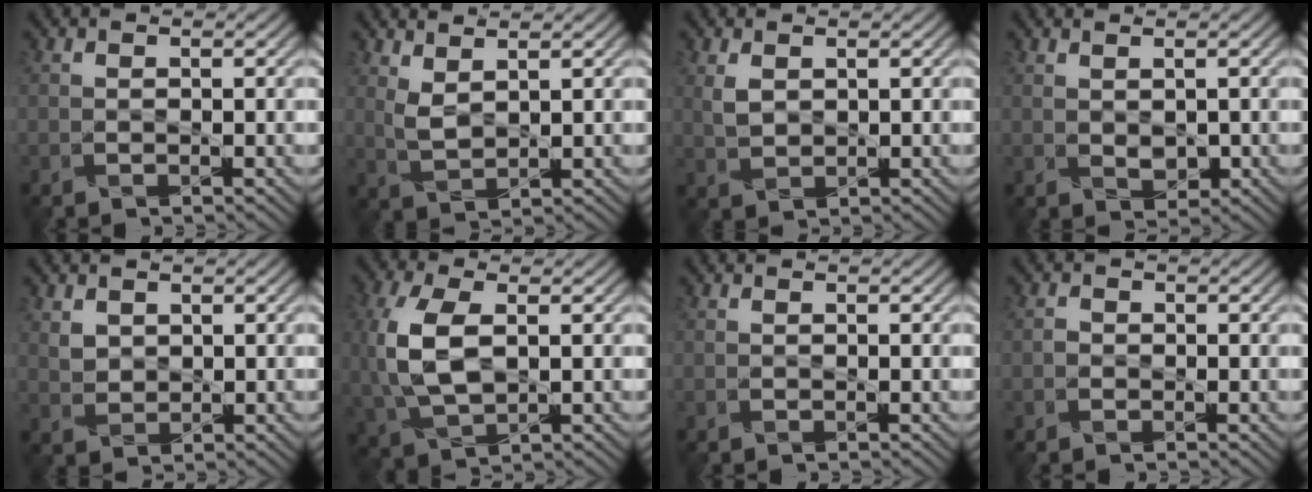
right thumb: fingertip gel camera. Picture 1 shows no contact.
{"total": 2.8, "force": [2.1, 0.9, 1.7], "torque": [-0.052, 0.002, 0.048]}
{"total": 2.1, "force": [1.0, 1.3, 1.3], "torque": [-0.041, 0.001, 0.025]}
{"total": 1.5, "force": [0.2, 0.9, 1.2], "torque": [-0.027, -0.004, 0.010]}
{"total": 2.0, "force": [1.3, 1.3, 0.6], "torque": [-0.023, 0.000, 0.028]}
{"total": 9.0, "force": [0.5, 5.1, 7.5], "torque": [-0.201, 0.003, 0.013]}
{"total": 0.0}
{"total": 0.8, "force": [-0.3, 0.7, 0.2], "torque": [-0.004, 0.000, -0.010]}